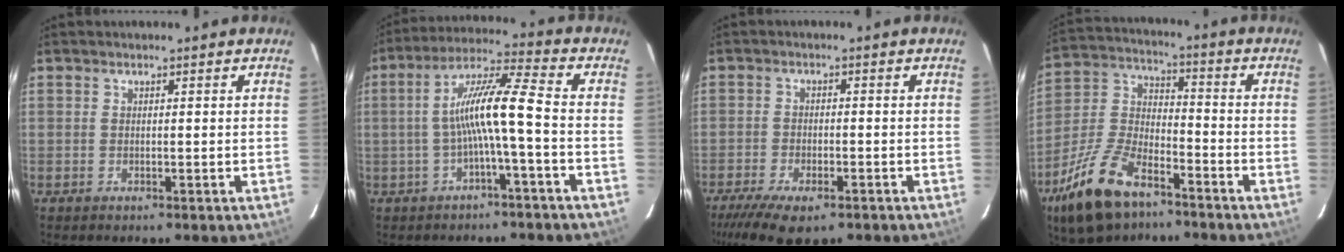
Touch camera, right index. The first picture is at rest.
{"total": 9.6, "force": [-2.2, -0.2, 9.4], "torque": [-0.190, 0.019, -0.037]}
{"total": 10.7, "force": [-7.6, 3.9, 6.4], "torque": [-0.152, -0.035, -0.130]}
{"total": 17.2, "force": [-10.8, 8.0, 10.6], "torque": [-0.238, -0.003, -0.204]}